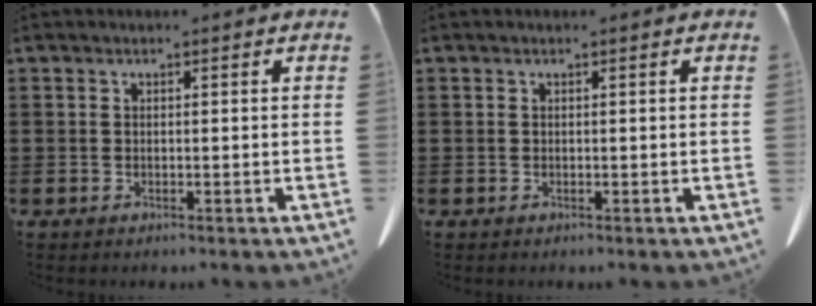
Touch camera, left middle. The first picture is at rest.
{"total": 0.0}